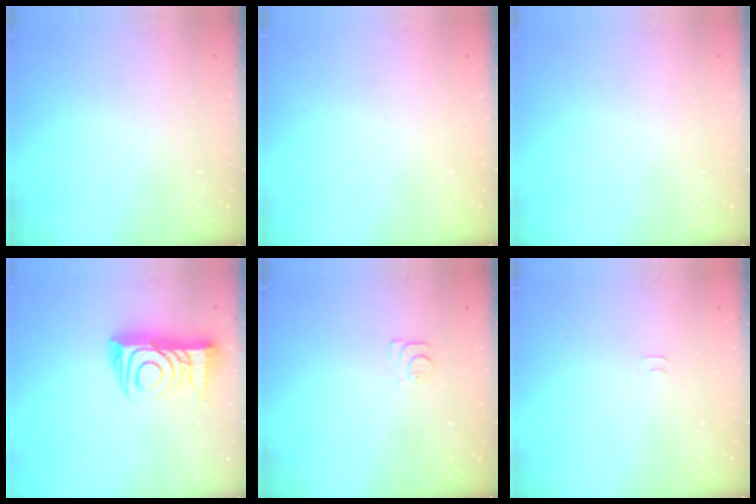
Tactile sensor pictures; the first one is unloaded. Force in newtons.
{"total": 0.0}
{"total": 1.8, "press": 1.8, "slide": 0.2}
{"total": 14.1, "press": 14.1, "slide": 1.1}
{"total": 6.2, "press": 6.1, "slide": 0.6}
{"total": 4.0, "press": 4.0, "slide": 0.6}